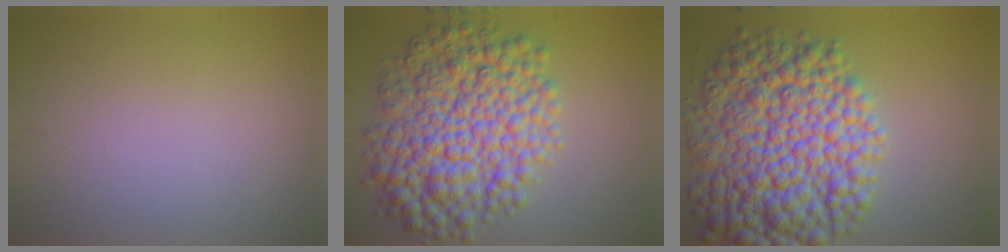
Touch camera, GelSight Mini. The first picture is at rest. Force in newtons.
{"total": 10.7, "press": 10.7, "slide": 0.1}
{"total": 14.0, "press": 14.0, "slide": 0.2}